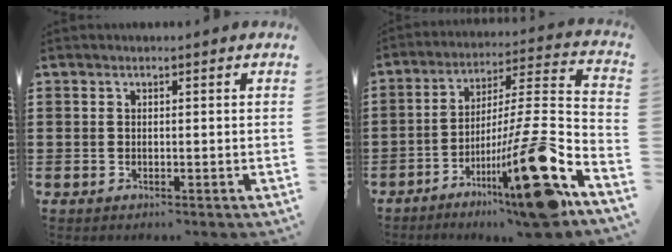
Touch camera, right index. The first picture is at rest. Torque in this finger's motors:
{"motor_torque": [0.34, 1.13, 0.33, 0.05]}